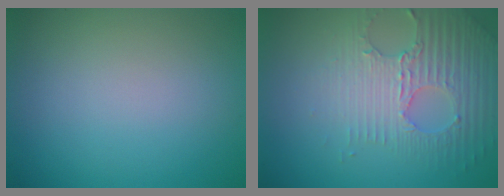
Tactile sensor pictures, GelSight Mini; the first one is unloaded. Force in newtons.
{"total": 4.3, "press": 4.0, "slide": 1.5}